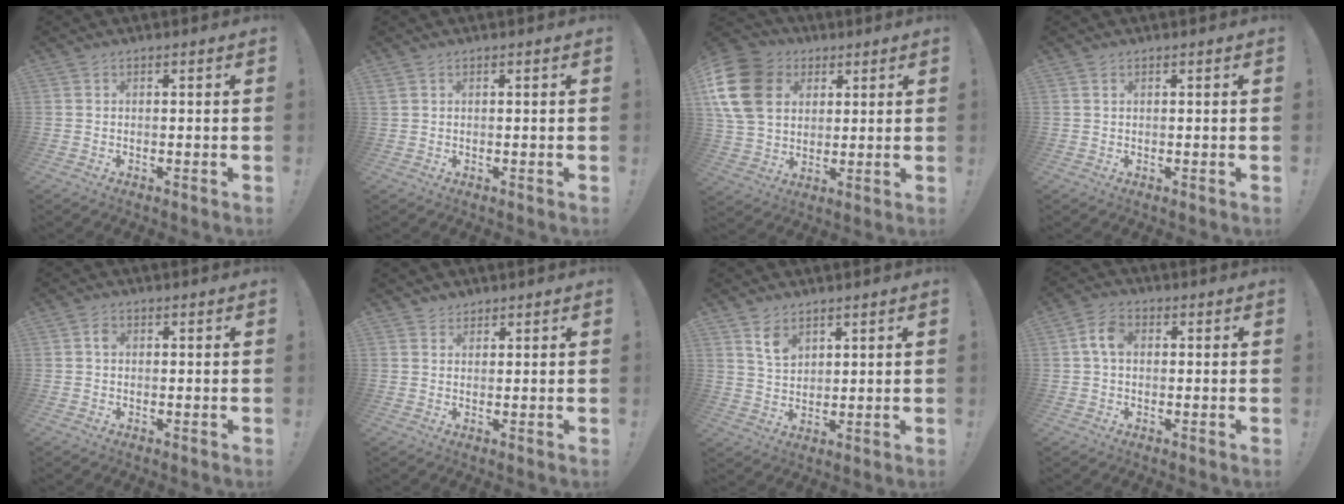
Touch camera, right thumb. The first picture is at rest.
{"total": 0.6, "force": [0.3, 0.5, 0.3], "torque": [-0.011, 0.005, 0.008]}
{"total": 18.0, "force": [5.3, 13.8, 10.2], "torque": [-0.187, -0.013, 0.102]}
{"total": 0.7, "force": [0.5, 0.3, 0.4], "torque": [-0.014, 0.004, 0.010]}
{"total": 1.3, "force": [0.1, 0.9, 0.9], "torque": [-0.006, 0.000, -0.001]}
{"total": 2.3, "force": [1.8, 1.4, 0.1], "torque": [0.001, -0.009, 0.033]}
{"total": 6.5, "force": [4.3, 3.8, 3.0], "torque": [-0.048, -0.021, 0.079]}
{"total": 6.2, "force": [0.8, 3.9, 4.8], "torque": [-0.092, 0.011, 0.016]}